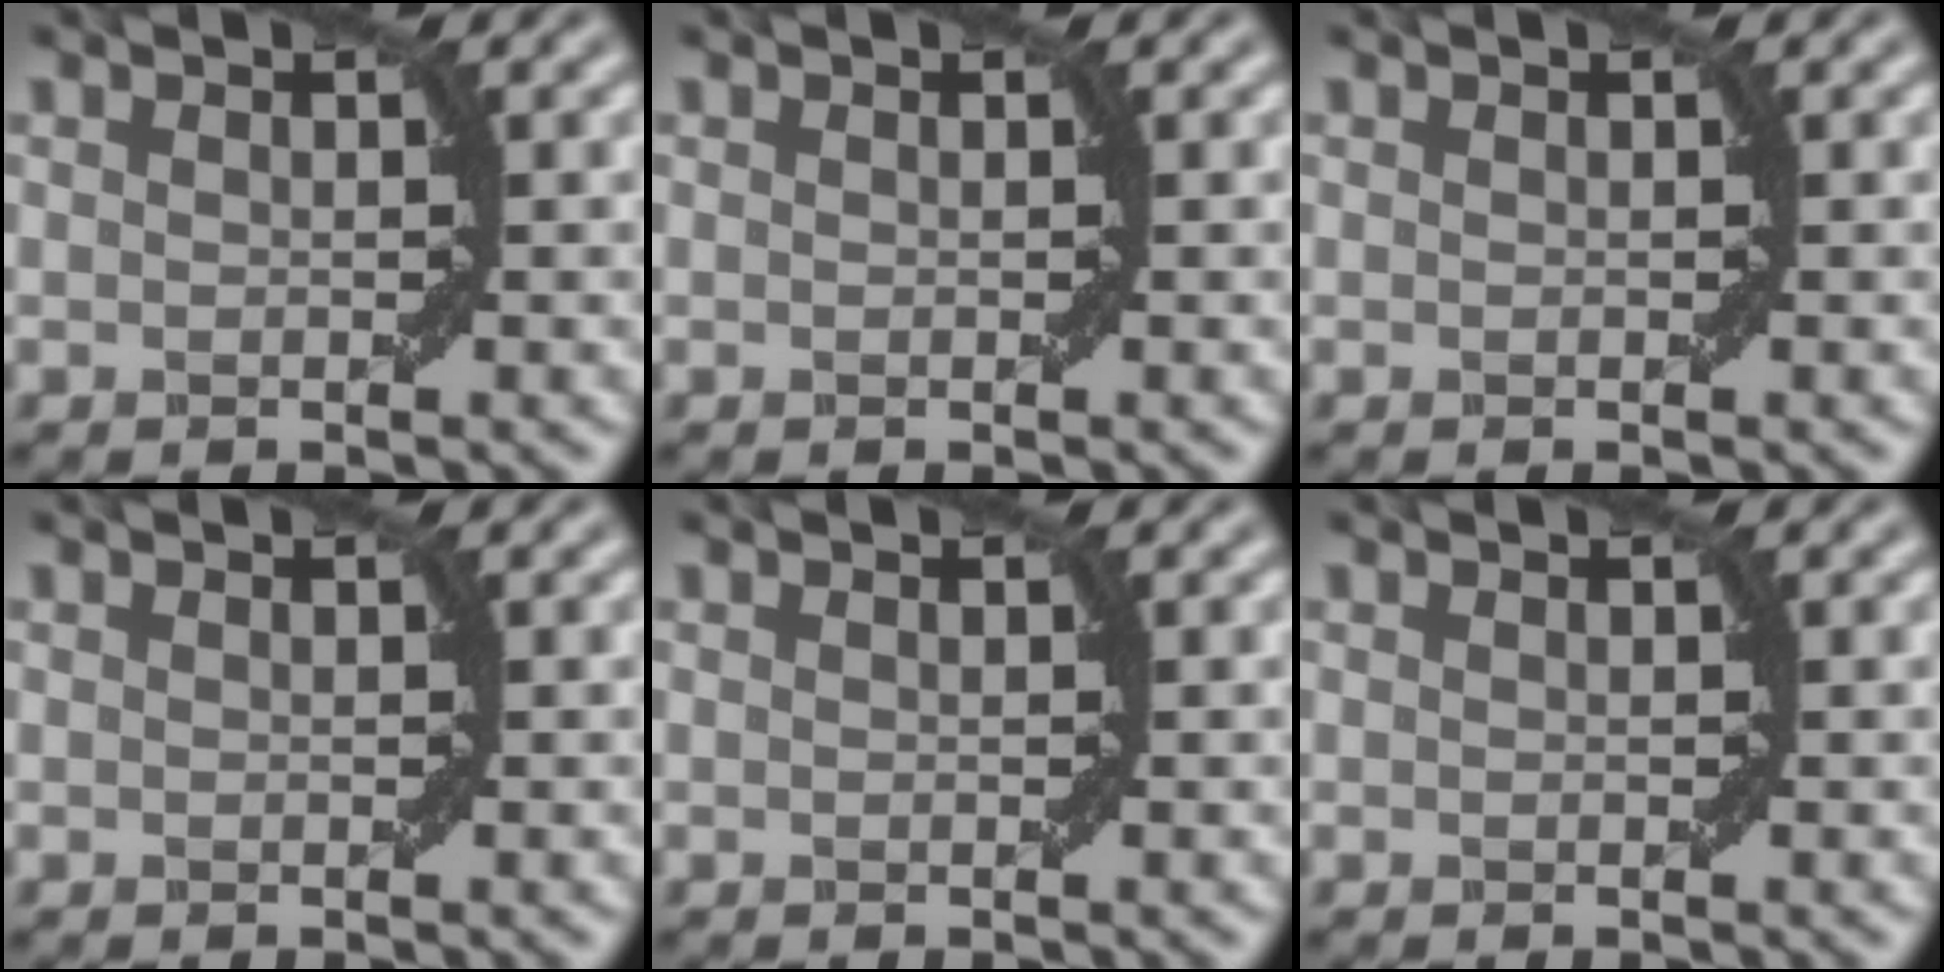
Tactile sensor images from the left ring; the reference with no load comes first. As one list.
[{"total": 0.0}, {"total": 0.0}, {"total": 0.0}, {"total": 0.0}, {"total": 0.0}]